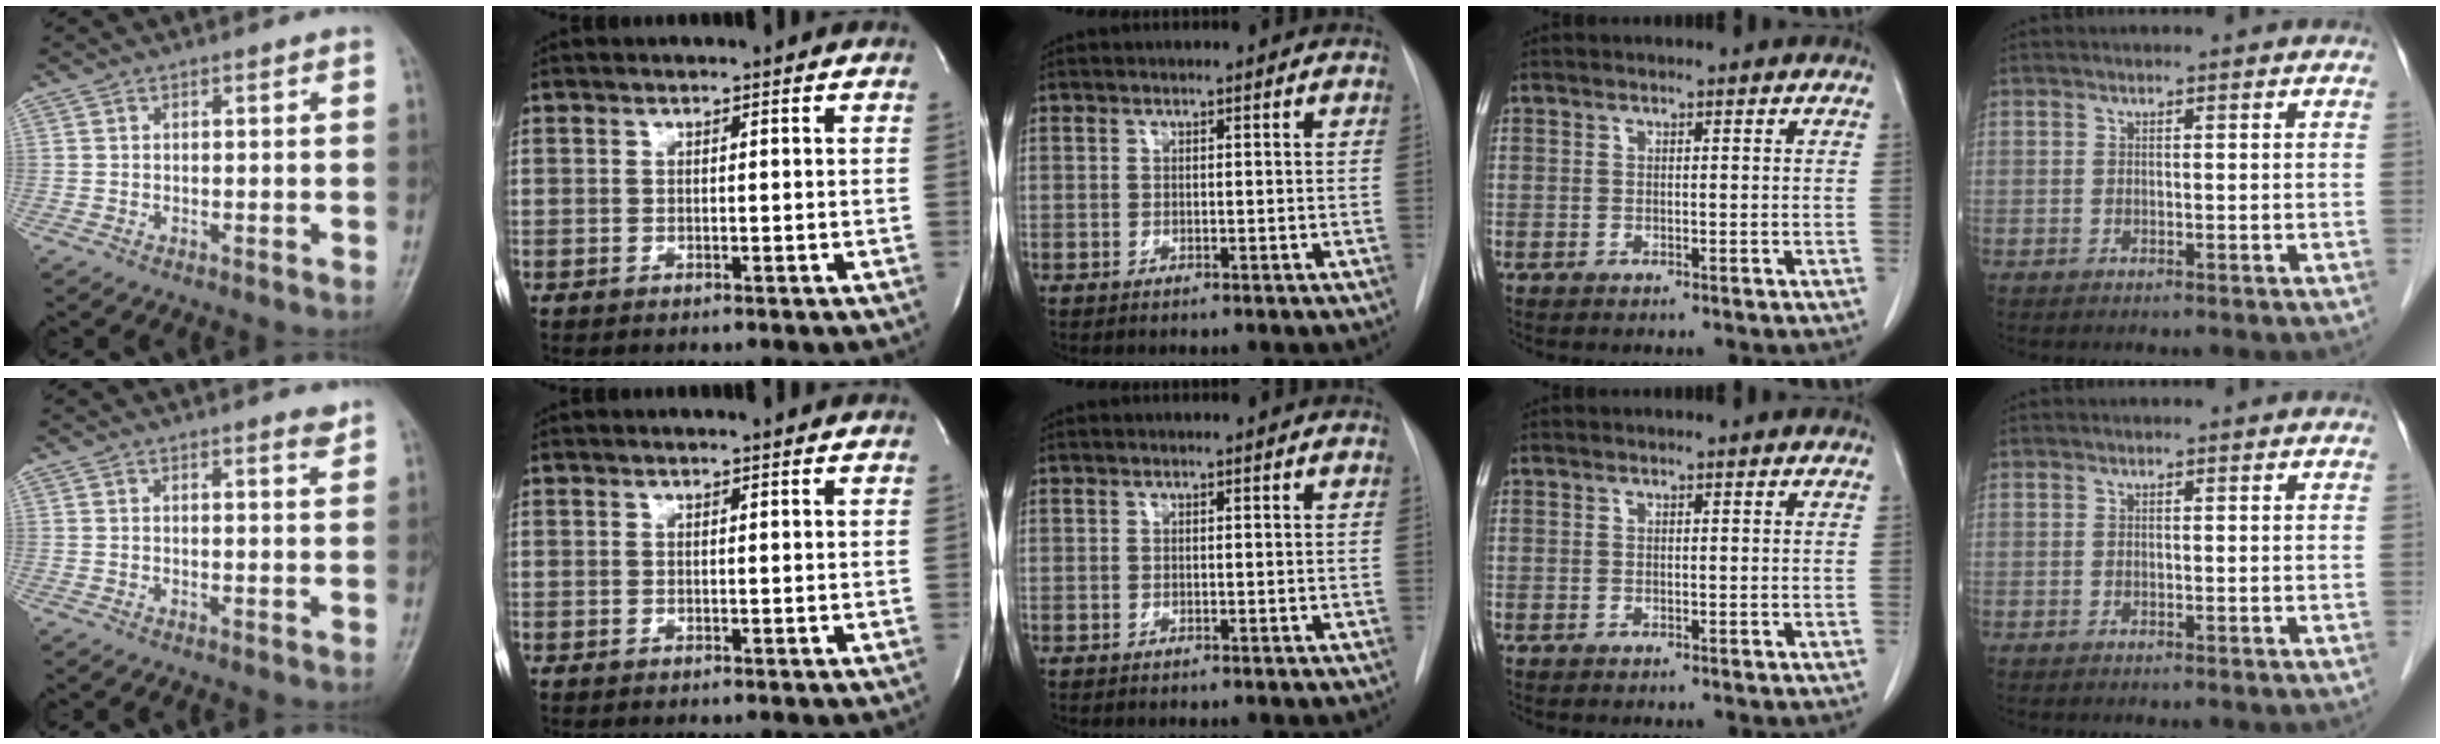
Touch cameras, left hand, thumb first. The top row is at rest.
{"thumb": {"total": 2.1, "force": [1.8, 0.4, 1.1], "torque": [-0.009, -0.013, 0.023]}, "index": {"total": 0.9, "force": [0.9, 0.1, 0.2], "torque": [-0.011, 0.004, 0.009]}}